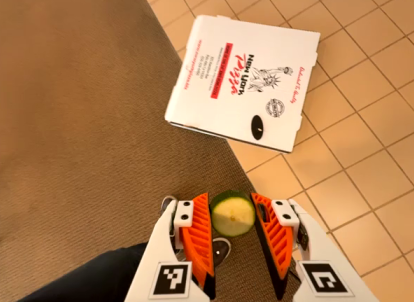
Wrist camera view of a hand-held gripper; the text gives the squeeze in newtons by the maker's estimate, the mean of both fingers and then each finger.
{"total": 7.6, "left": 7.3, "right": 7.9}